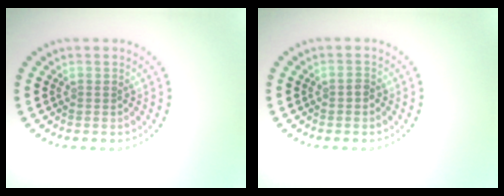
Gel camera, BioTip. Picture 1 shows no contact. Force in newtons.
{"total": 0.8, "press": 0.8, "slide": 0.1}